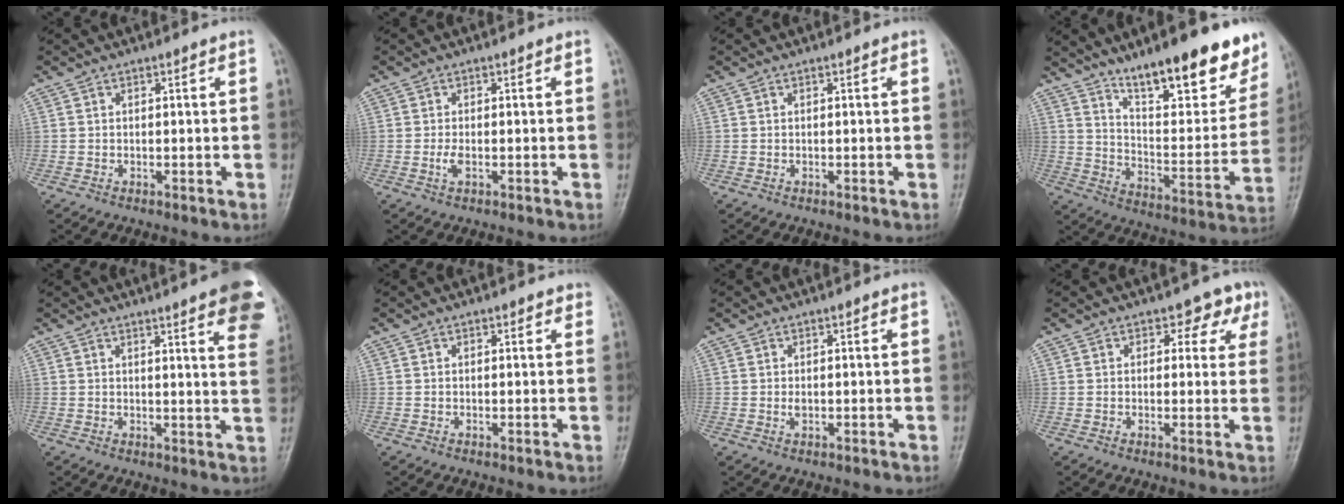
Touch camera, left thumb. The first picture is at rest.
{"total": 1.7, "force": [-0.5, 0.7, 1.5], "torque": [-0.035, -0.001, -0.009]}
{"total": 0.0}
{"total": 21.6, "force": [15.0, 6.5, 14.0], "torque": [-0.153, -0.084, 0.235]}
{"total": 14.2, "force": [8.2, 2.6, 11.3], "torque": [-0.119, -0.027, 0.083]}
{"total": 1.1, "force": [0.6, 0.7, 0.5], "torque": [0.005, -0.001, 0.003]}
{"total": 0.9, "force": [-0.1, 0.6, 0.7], "torque": [-0.008, 0.000, 0.001]}
{"total": 4.9, "force": [2.4, 3.5, 2.5], "torque": [0.012, -0.004, 0.020]}